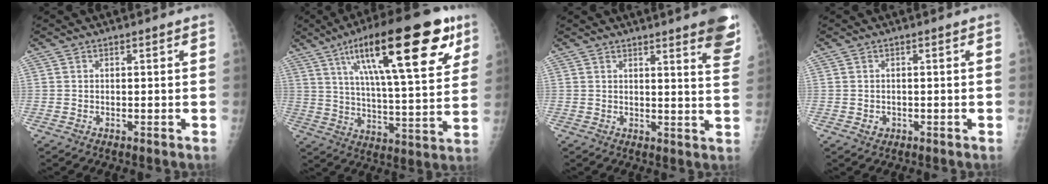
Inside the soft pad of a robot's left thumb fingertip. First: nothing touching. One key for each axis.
{"total": 27.0, "fx": 13.2, "fy": 7.6, "fz": 22.3, "tx": -0.326, "ty": -0.017, "tz": 0.209}
{"total": 10.1, "fx": 6.7, "fy": 1.3, "fz": 7.5, "tx": -0.067, "ty": -0.031, "tz": 0.065}
{"total": 1.3, "fx": -0.4, "fy": 1.2, "fz": 0.4, "tx": -0.002, "ty": 0.003, "tz": -0.001}